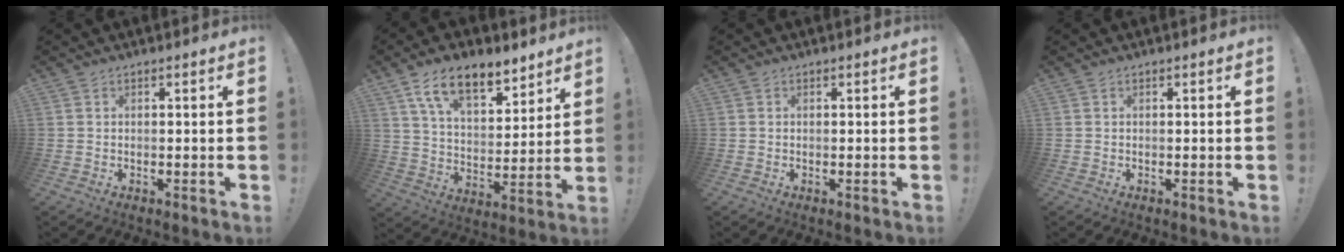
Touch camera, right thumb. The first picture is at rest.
{"total": 15.0, "force": [10.0, 7.1, 8.6], "torque": [-0.145, -0.056, 0.180]}
{"total": 0.0}
{"total": 0.0}